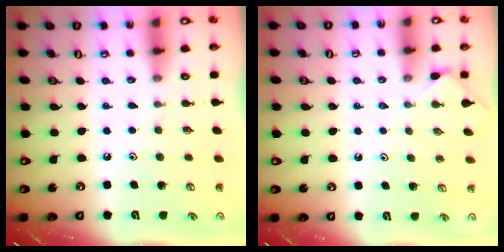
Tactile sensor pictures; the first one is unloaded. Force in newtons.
{"total": 2.4, "press": 2.4, "slide": 0.5}